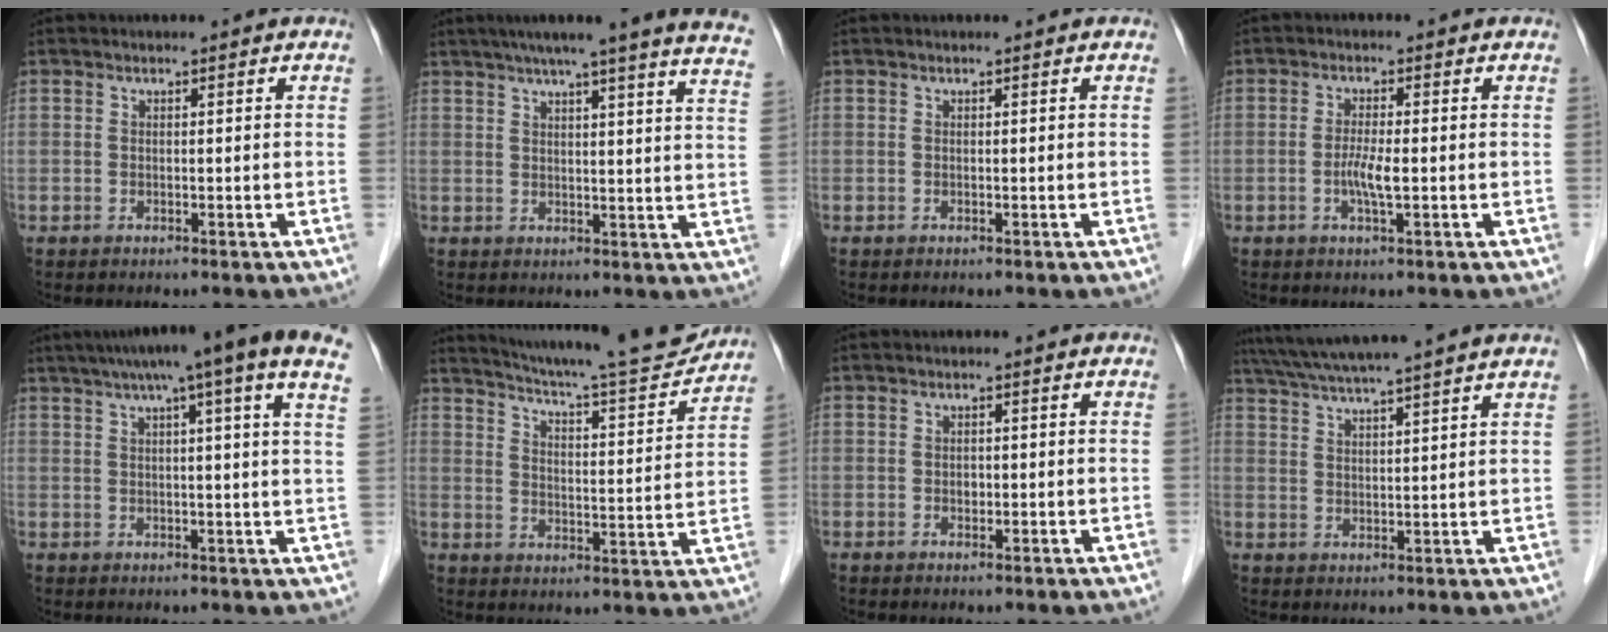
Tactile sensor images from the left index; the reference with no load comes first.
{"total": 21.1, "force": [17.8, -0.8, 11.2], "torque": [-0.167, -0.024, 0.210]}
{"total": 0.0}
{"total": 3.2, "force": [-0.7, 0.2, 3.1], "torque": [-0.065, -0.005, -0.014]}
{"total": 17.3, "force": [11.5, -0.1, 12.9], "torque": [-0.201, 0.042, 0.136]}
{"total": 17.1, "force": [15.9, 0.8, 6.3], "torque": [-0.106, -0.026, 0.219]}
{"total": 0.9, "force": [-0.2, 0.7, 0.5], "torque": [-0.010, 0.001, -0.003]}
{"total": 12.9, "force": [11.3, -1.3, 6.2], "torque": [-0.110, 0.022, 0.164]}